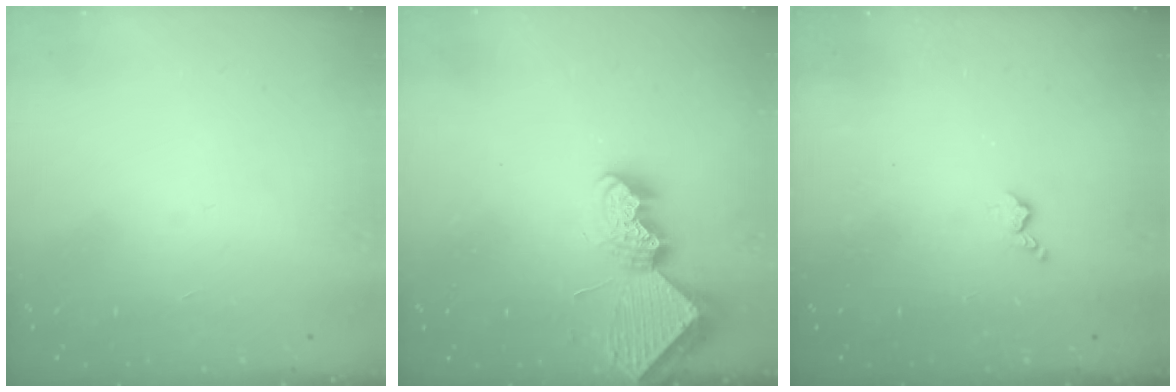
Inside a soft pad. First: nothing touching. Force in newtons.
{"total": 8.2, "press": 8.2, "slide": 0.4}
{"total": 3.3, "press": 3.2, "slide": 0.6}